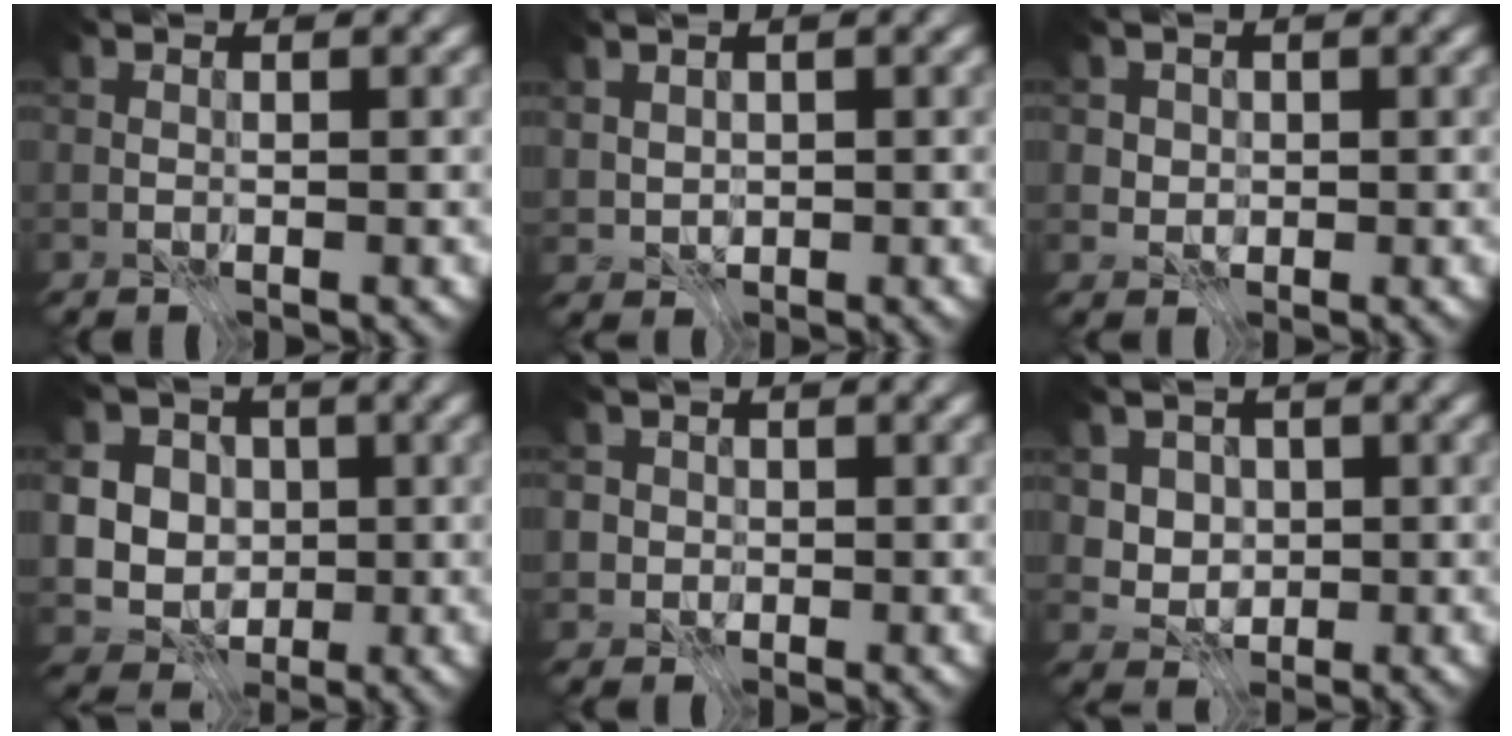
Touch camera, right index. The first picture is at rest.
{"total": 1.5, "force": [0.7, 1.1, 0.6], "torque": [-0.018, 0.000, 0.020]}
{"total": 1.7, "force": [0.4, 1.6, 0.5], "torque": [-0.015, -0.004, 0.019]}
{"total": 10.6, "force": [1.0, 9.7, 4.3], "torque": [-0.088, 0.018, 0.005]}
{"total": 2.3, "force": [0.2, 2.2, 0.4], "torque": [0.001, 0.004, 0.000]}
{"total": 3.2, "force": [0.6, 2.9, 1.2], "torque": [-0.028, -0.011, 0.022]}